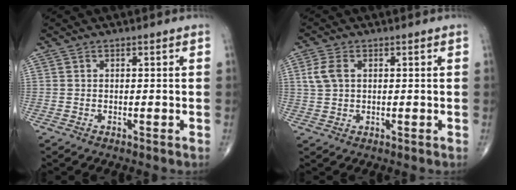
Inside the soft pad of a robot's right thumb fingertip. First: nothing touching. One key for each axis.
{"total": 4.1, "fx": 1.0, "fy": 2.6, "fz": 3.0, "tx": -0.069, "ty": 0.006, "tz": 0.020}